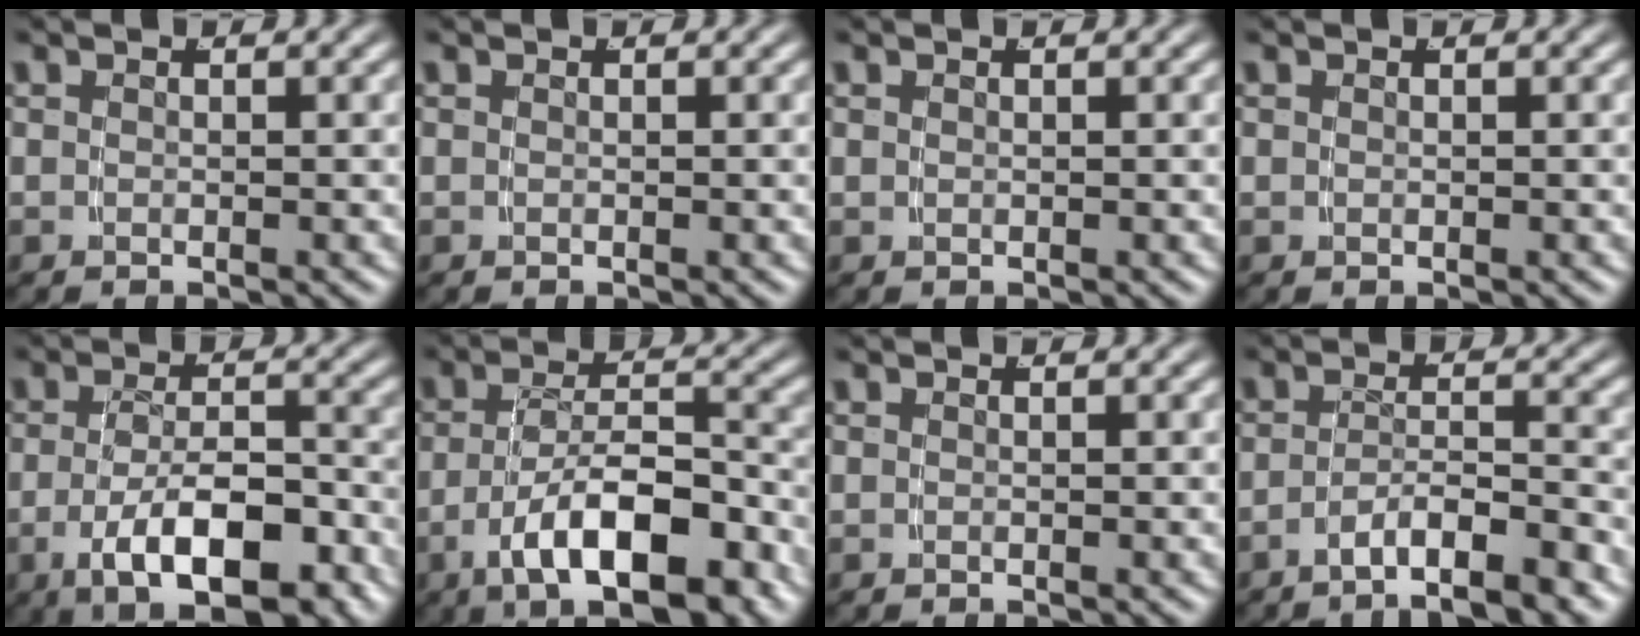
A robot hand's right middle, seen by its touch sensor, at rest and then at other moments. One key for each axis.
{"total": 0.0}
{"total": 0.0}
{"total": 0.0}
{"total": 8.1, "fx": -3.3, "fy": 3.2, "fz": 6.6, "tx": -0.099, "ty": -0.021, "tz": -0.042}
{"total": 8.6, "fx": -4.1, "fy": 3.3, "fz": 6.8, "tx": -0.096, "ty": -0.015, "tz": -0.056}
{"total": 0.0}
{"total": 5.0, "fx": -4.2, "fy": 0.7, "fz": 2.6, "tx": -0.033, "ty": -0.008, "tz": -0.068}